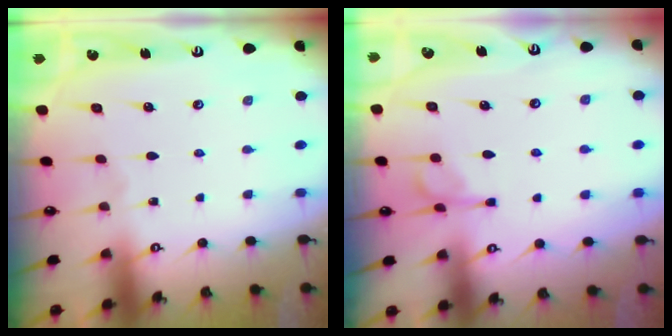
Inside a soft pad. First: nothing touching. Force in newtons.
{"total": 5.3, "press": 5.2, "slide": 0.8}